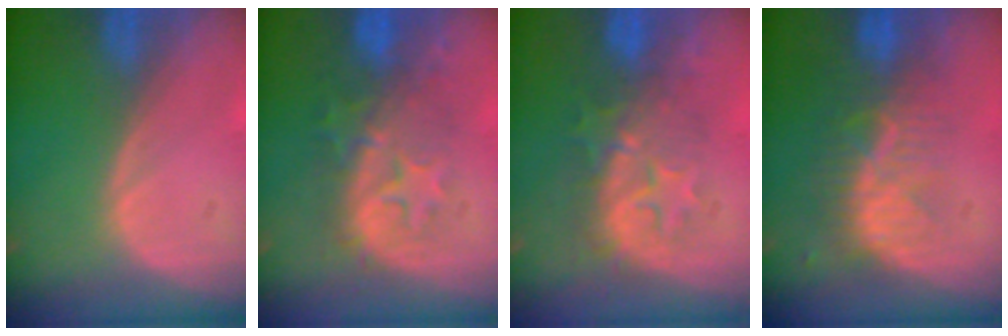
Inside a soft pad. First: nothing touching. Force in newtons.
{"total": 8.4, "press": 8.3, "slide": 1.3}
{"total": 8.4, "press": 8.1, "slide": 2.2}
{"total": 8.2, "press": 7.3, "slide": 3.7}